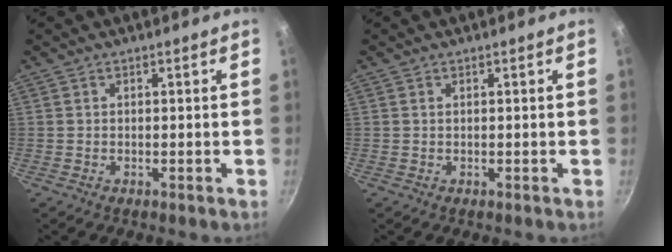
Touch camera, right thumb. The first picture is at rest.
{"total": 0.0}